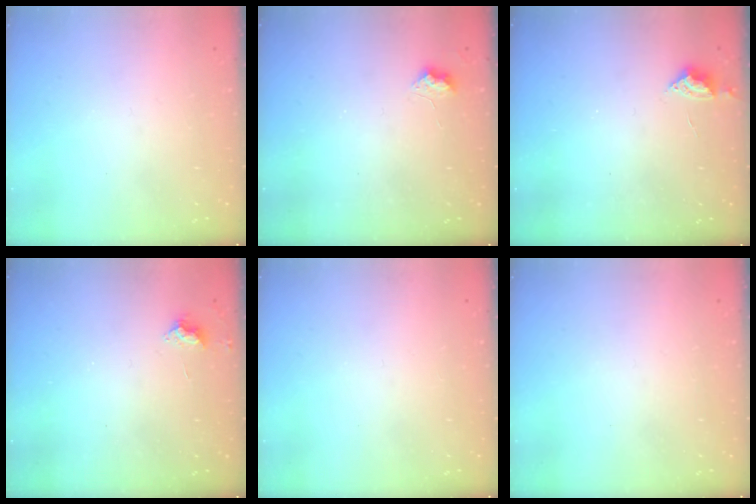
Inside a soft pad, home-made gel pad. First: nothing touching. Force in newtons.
{"total": 5.9, "press": 5.9, "slide": 0.7}
{"total": 3.8, "press": 3.7, "slide": 0.6}
{"total": 3.9, "press": 3.8, "slide": 0.6}
{"total": 0.0}
{"total": 0.0}